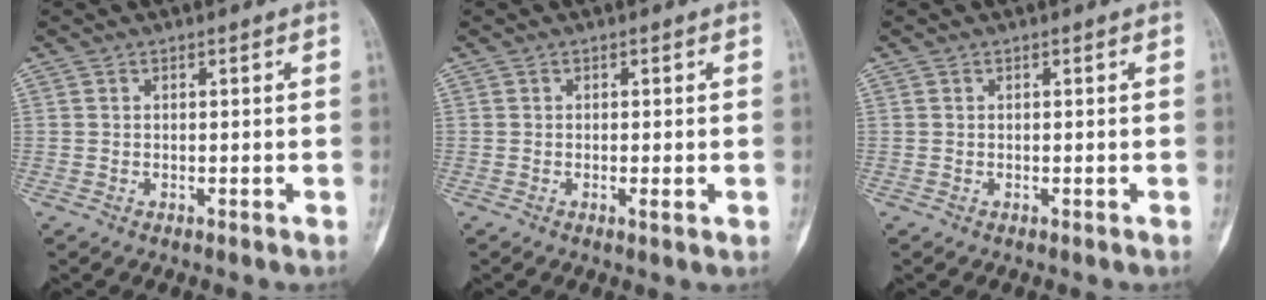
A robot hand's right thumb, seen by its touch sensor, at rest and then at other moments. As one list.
[{"total": 1.2, "force": [-0.3, 0.2, 1.1], "torque": [-0.016, -0.003, -0.005]}, {"total": 0.0}]